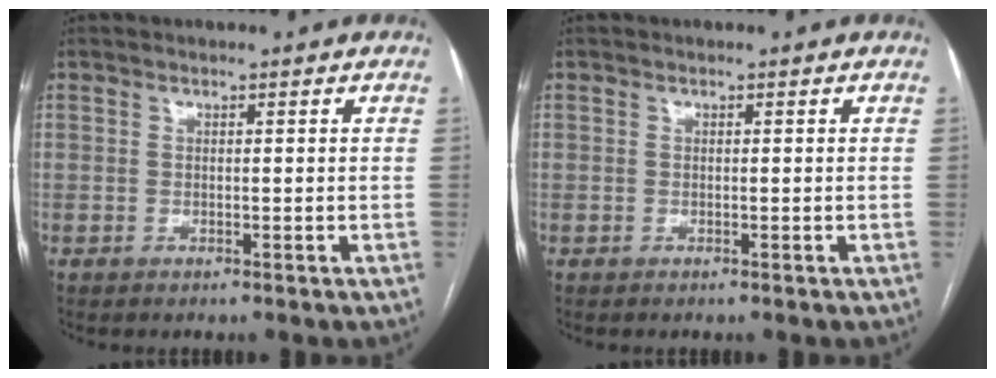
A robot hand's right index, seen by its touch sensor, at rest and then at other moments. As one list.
[{"total": 0.0}]